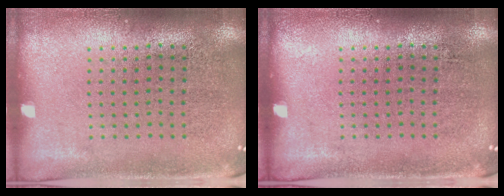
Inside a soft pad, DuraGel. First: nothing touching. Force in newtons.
{"total": 0.0}